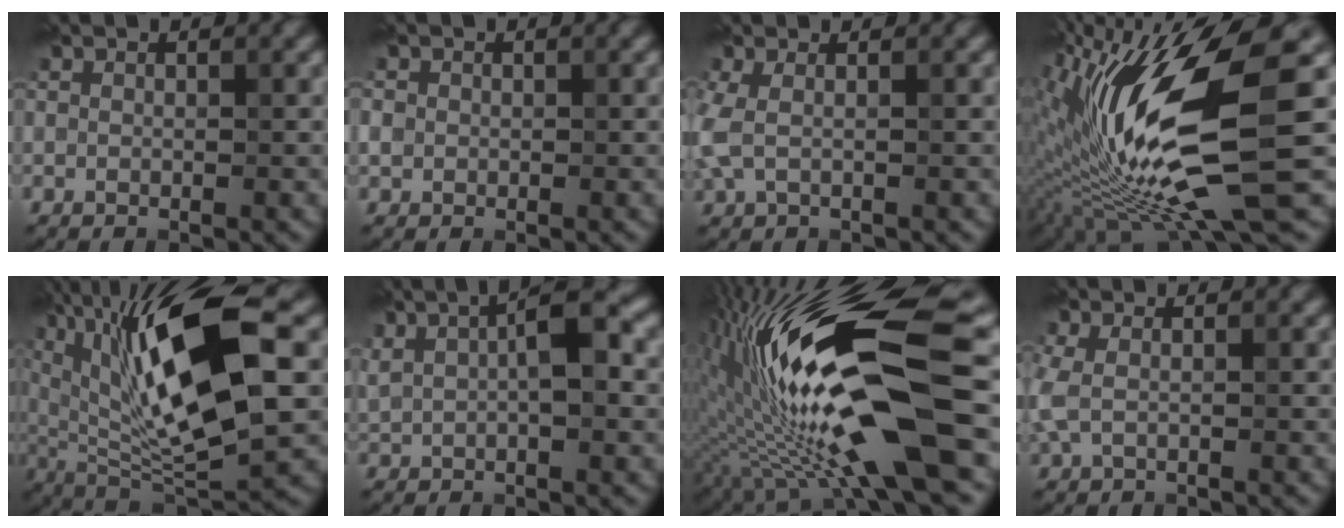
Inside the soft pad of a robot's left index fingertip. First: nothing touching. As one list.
[{"total": 1.2, "force": [0.0, 1.2, 0.3], "torque": [-0.001, -0.001, -0.003]}, {"total": 2.0, "force": [0.0, 0.8, 1.8], "torque": [-0.049, 0.003, -0.005]}, {"total": 15.1, "force": [0.1, 4.5, 14.4], "torque": [-0.285, -0.004, 0.008]}, {"total": 14.7, "force": [3.7, 4.7, 13.4], "torque": [-0.242, 0.003, 0.065]}, {"total": 6.5, "force": [1.8, 2.3, 5.9], "torque": [-0.101, 0.015, 0.028]}, {"total": 17.2, "force": [-1.4, 4.5, 16.6], "torque": [-0.298, 0.005, -0.027]}, {"total": 1.7, "force": [0.1, 0.7, 1.5], "torque": [-0.040, 0.005, -0.003]}]